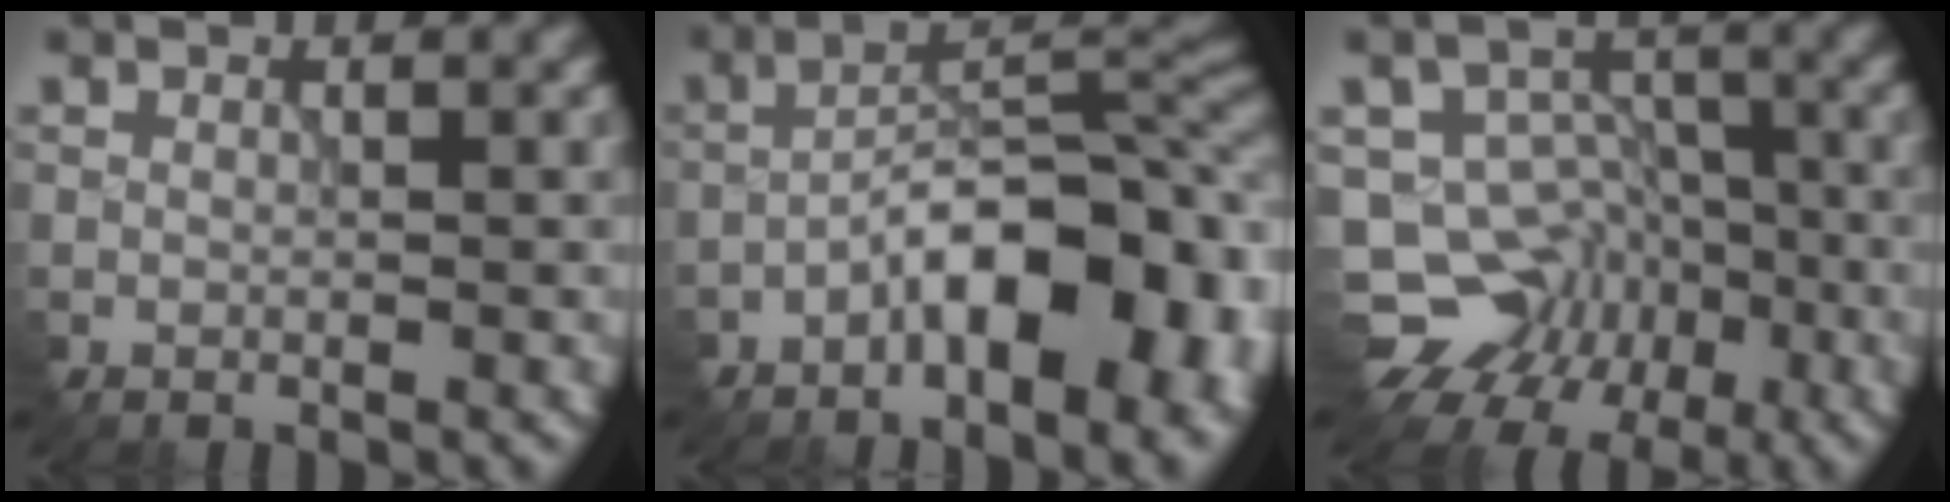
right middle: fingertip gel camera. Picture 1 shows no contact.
{"total": 10.6, "force": [-4.3, 4.6, 8.5], "torque": [-0.126, 0.011, -0.069]}
{"total": 9.2, "force": [-5.1, 7.2, 2.4], "torque": [-0.033, -0.001, -0.085]}